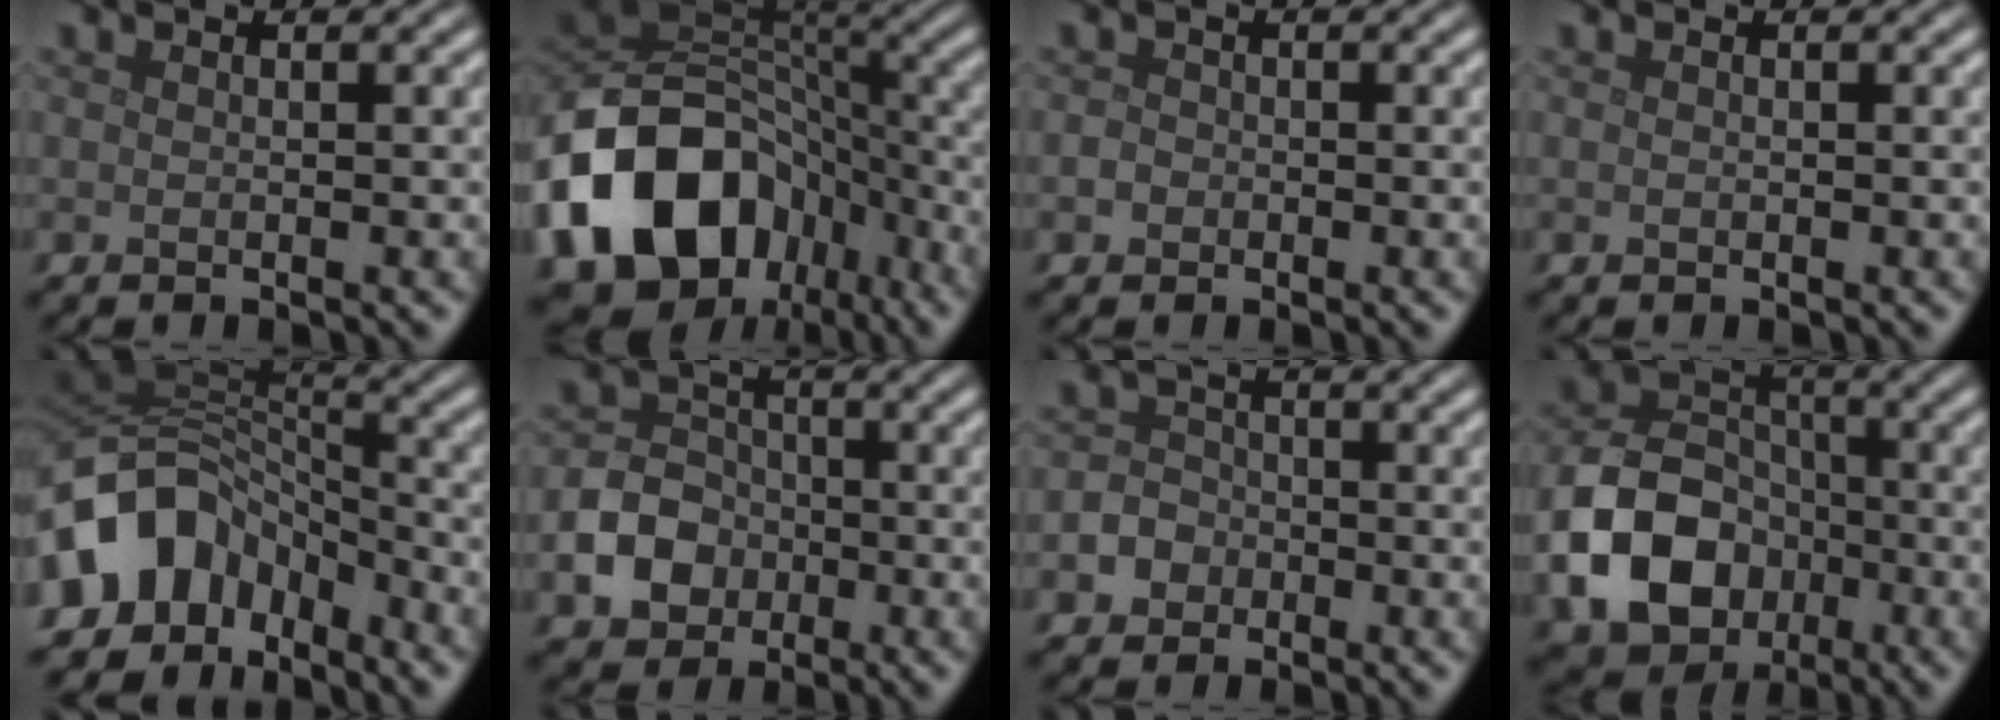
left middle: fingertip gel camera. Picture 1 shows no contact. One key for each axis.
{"total": 16.9, "fx": -7.6, "fy": 12.5, "fz": 8.5, "tx": -0.183, "ty": -0.015, "tz": -0.132}
{"total": 1.0, "fx": -0.4, "fy": 0.8, "fz": 0.3, "tx": -0.002, "ty": -0.001, "tz": -0.011}
{"total": 0.0}
{"total": 9.4, "fx": -5.2, "fy": 6.6, "fz": 4.2, "tx": -0.071, "ty": 0.005, "tz": -0.109}
{"total": 4.8, "fx": -1.8, "fy": 3.9, "fz": 2.1, "tx": -0.039, "ty": 0.001, "tz": -0.040}
{"total": 3.1, "fx": -1.5, "fy": 2.6, "fz": 0.8, "tx": 0.002, "ty": 0.001, "tz": -0.033}
{"total": 9.7, "fx": -3.3, "fy": 7.3, "fz": 5.4, "tx": -0.110, "ty": -0.012, "tz": -0.066}